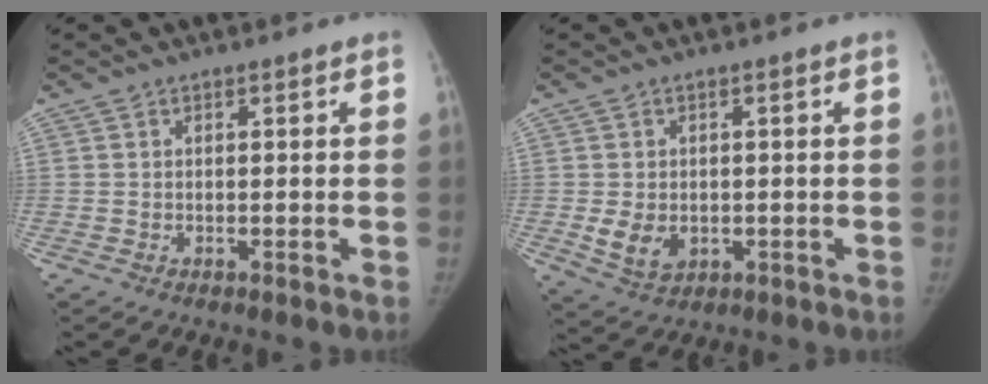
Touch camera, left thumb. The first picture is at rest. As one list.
[{"total": 5.4, "force": [-0.7, 4.1, 3.4], "torque": [-0.052, -0.006, 0.000]}]